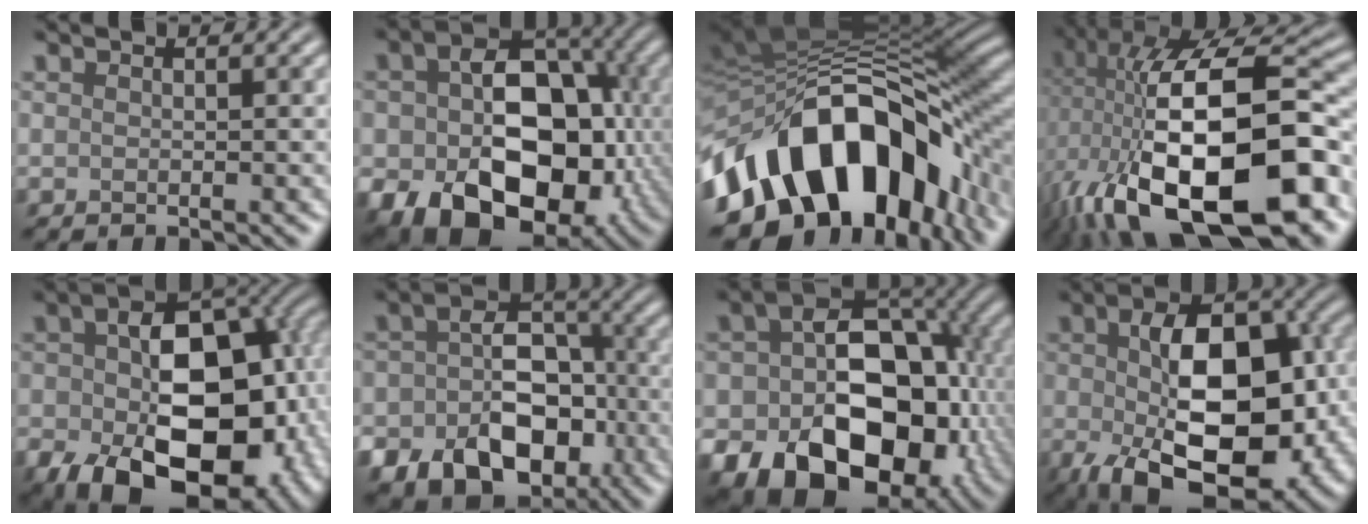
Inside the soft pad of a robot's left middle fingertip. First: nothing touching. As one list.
[{"total": 16.5, "force": [-4.1, 11.0, 11.6], "torque": [-0.164, -0.030, -0.053]}, {"total": 16.1, "force": [-5.4, 9.8, 11.6], "torque": [-0.180, -0.002, -0.081]}, {"total": 19.8, "force": [-3.6, 9.7, 16.8], "torque": [-0.293, -0.003, -0.050]}, {"total": 18.3, "force": [-3.7, 11.9, 13.4], "torque": [-0.212, -0.054, -0.026]}, {"total": 12.0, "force": [-4.8, 8.6, 6.9], "torque": [-0.095, -0.022, -0.066]}, {"total": 18.2, "force": [-5.5, 12.3, 12.2], "torque": [-0.162, -0.022, -0.079]}, {"total": 14.7, "force": [-2.4, 8.5, 11.8], "torque": [-0.192, -0.025, -0.035]}]